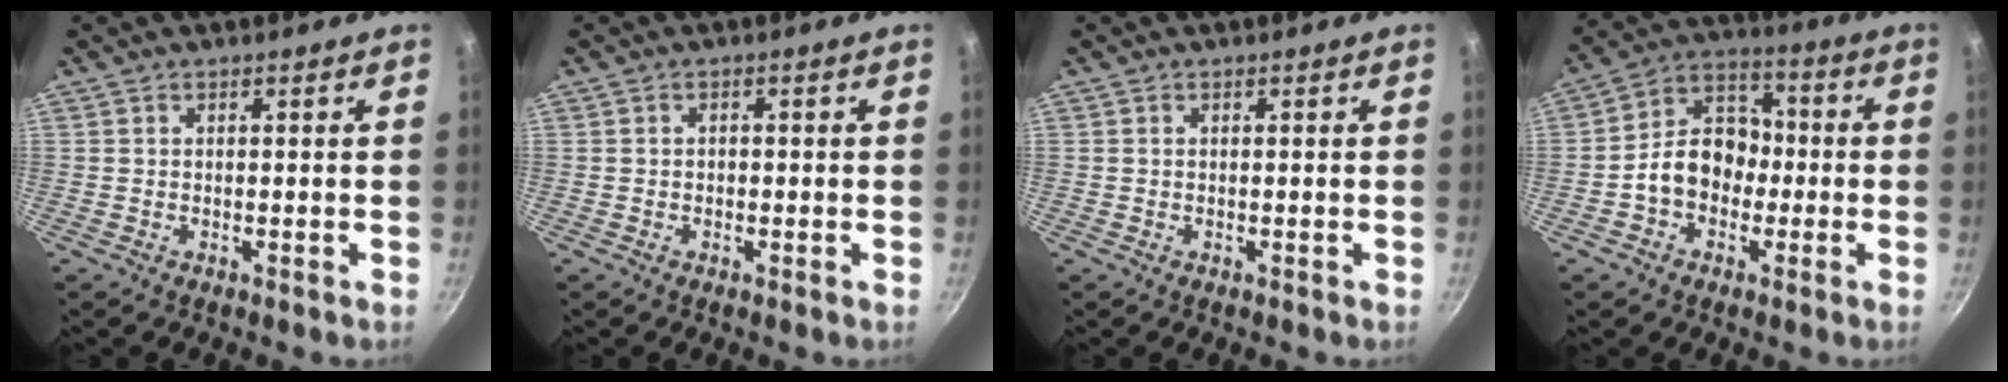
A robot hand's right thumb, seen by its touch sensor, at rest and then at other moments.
{"total": 0.8, "force": [-0.2, 0.7, 0.3], "torque": [-0.004, 0.003, -0.004]}
{"total": 0.0}
{"total": 11.2, "force": [-2.0, 8.7, 6.8], "torque": [-0.063, 0.043, -0.051]}